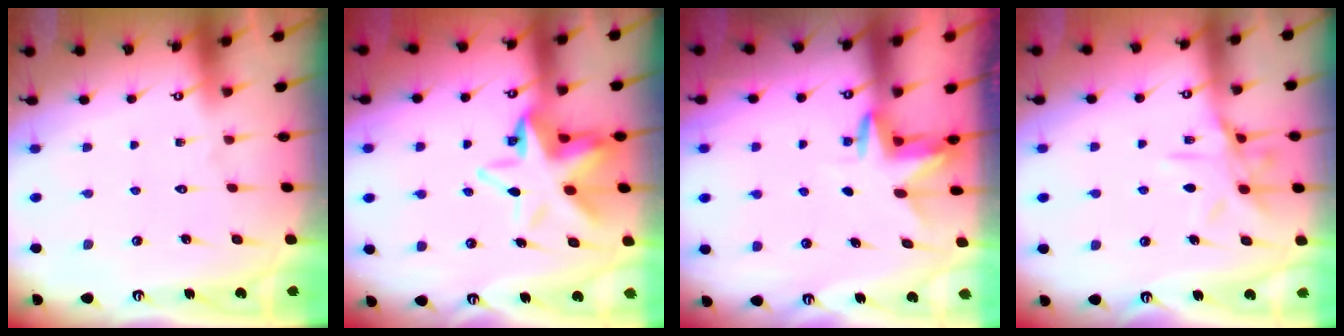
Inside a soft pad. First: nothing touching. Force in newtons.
{"total": 11.9, "press": 11.7, "slide": 1.9}
{"total": 4.1, "press": 4.1, "slide": 0.3}
{"total": 11.5, "press": 11.4, "slide": 0.9}